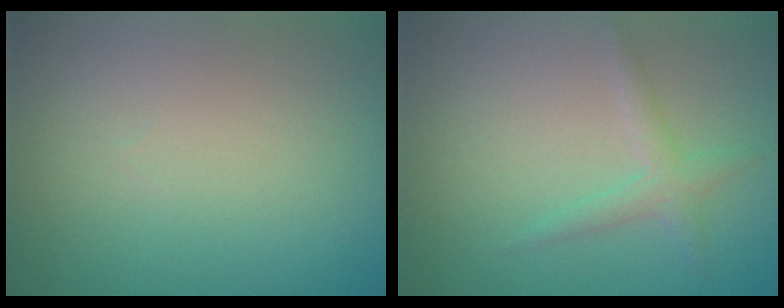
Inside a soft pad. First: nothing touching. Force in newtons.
{"total": 1.7, "press": 1.7, "slide": 0.0}